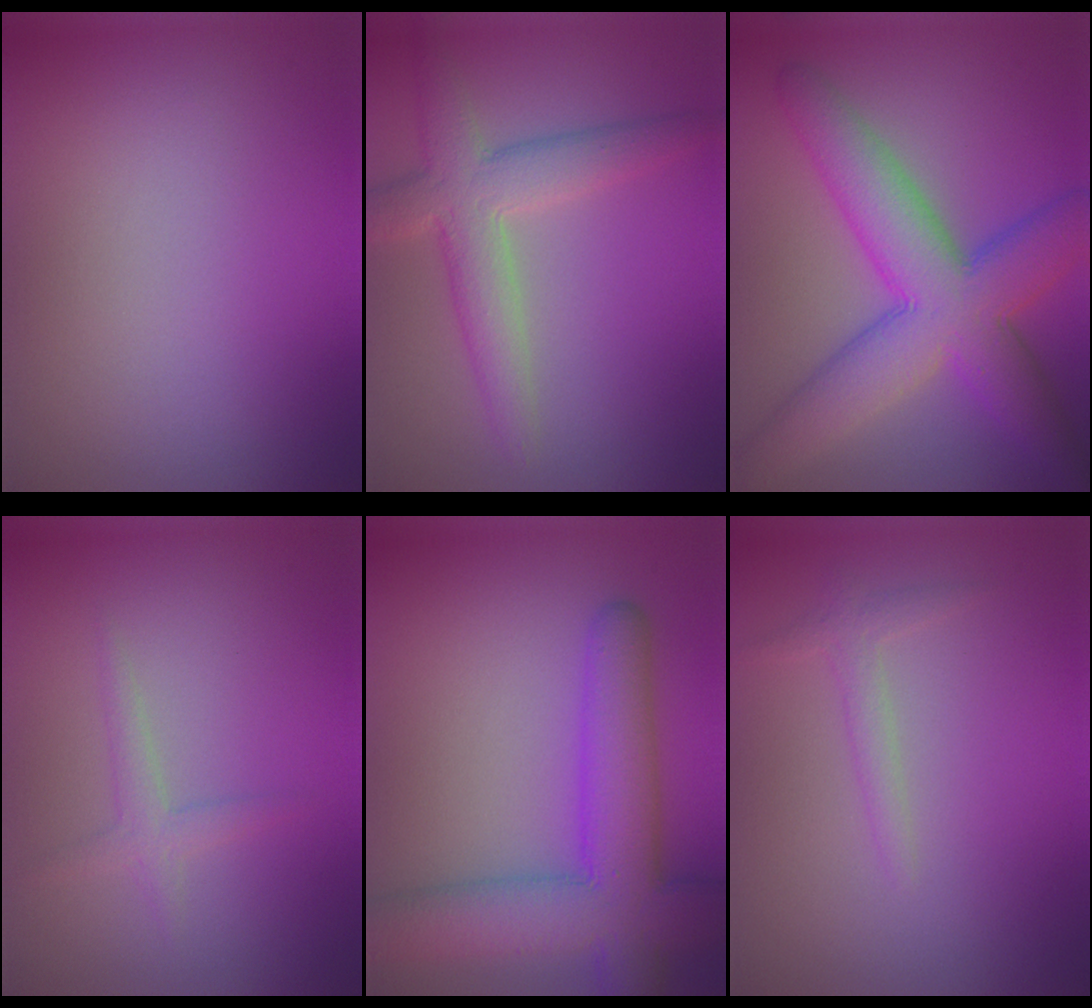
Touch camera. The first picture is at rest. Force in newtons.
{"total": 5.2, "press": 5.2, "slide": 0.3}
{"total": 10.0, "press": 10.0, "slide": 0.3}
{"total": 1.7, "press": 1.7, "slide": 0.1}
{"total": 8.9, "press": 8.9, "slide": 0.4}
{"total": 1.5, "press": 1.5, "slide": 0.1}